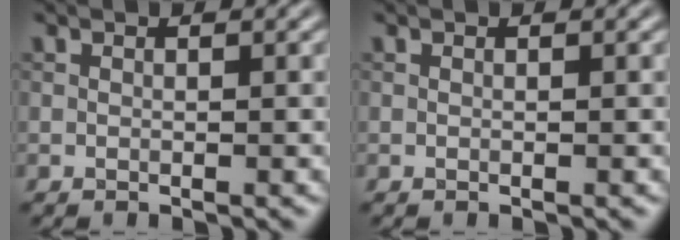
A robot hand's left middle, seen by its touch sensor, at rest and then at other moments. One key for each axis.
{"total": 0.0}